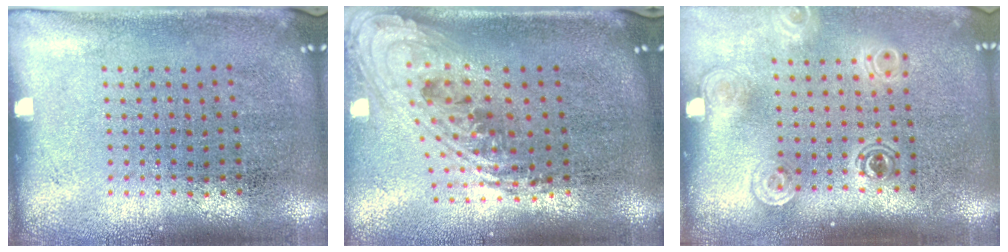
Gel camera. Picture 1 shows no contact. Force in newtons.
{"total": 2.4, "press": 1.7, "slide": 1.7}
{"total": 1.7, "press": 1.4, "slide": 1.0}